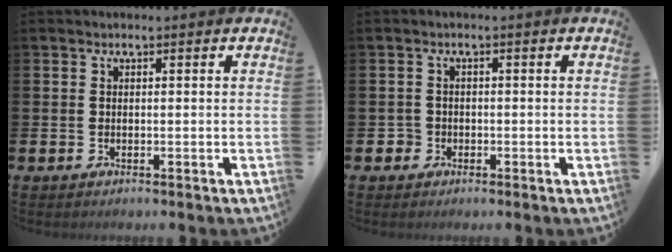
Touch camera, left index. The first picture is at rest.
{"total": 1.5, "force": [-0.7, 1.3, -0.2], "torque": [0.002, 0.003, -0.019]}